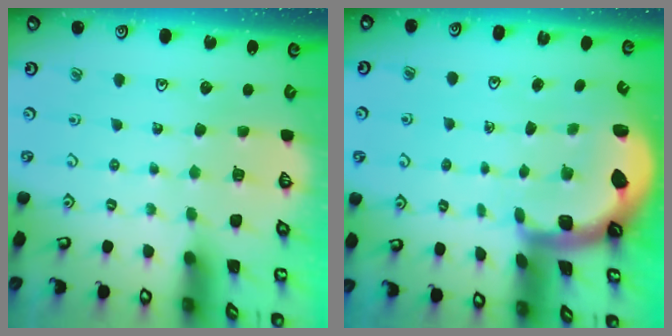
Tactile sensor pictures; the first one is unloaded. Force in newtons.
{"total": 1.7, "press": 1.6, "slide": 0.3}